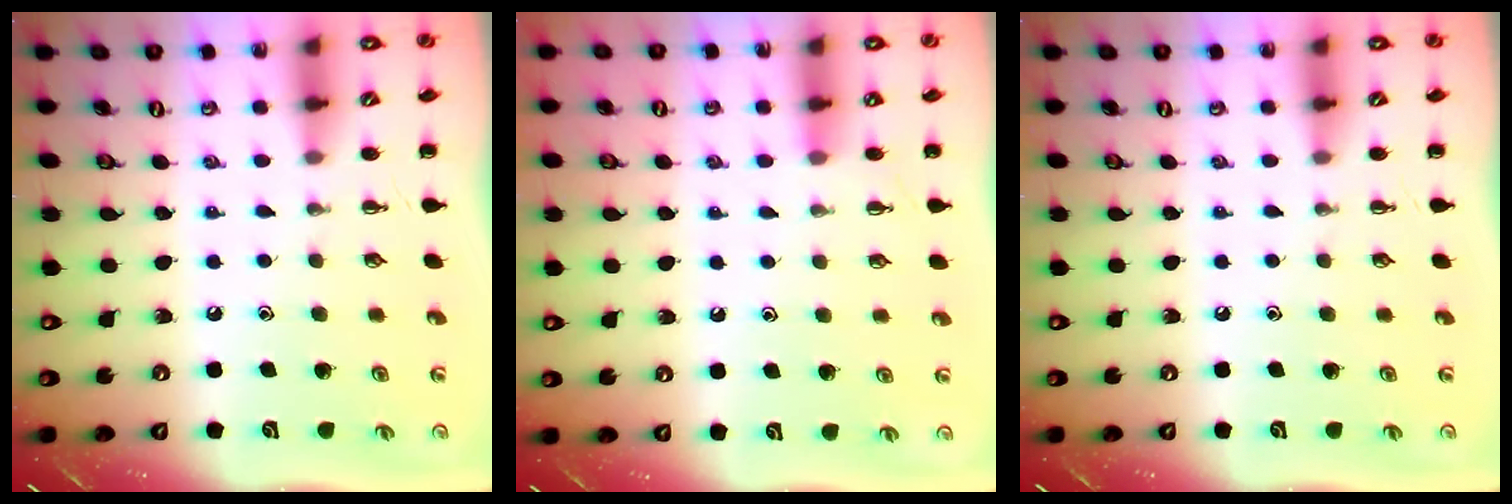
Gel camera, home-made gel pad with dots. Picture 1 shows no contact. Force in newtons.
{"total": 4.1, "press": 3.8, "slide": 1.5}
{"total": 0.0}